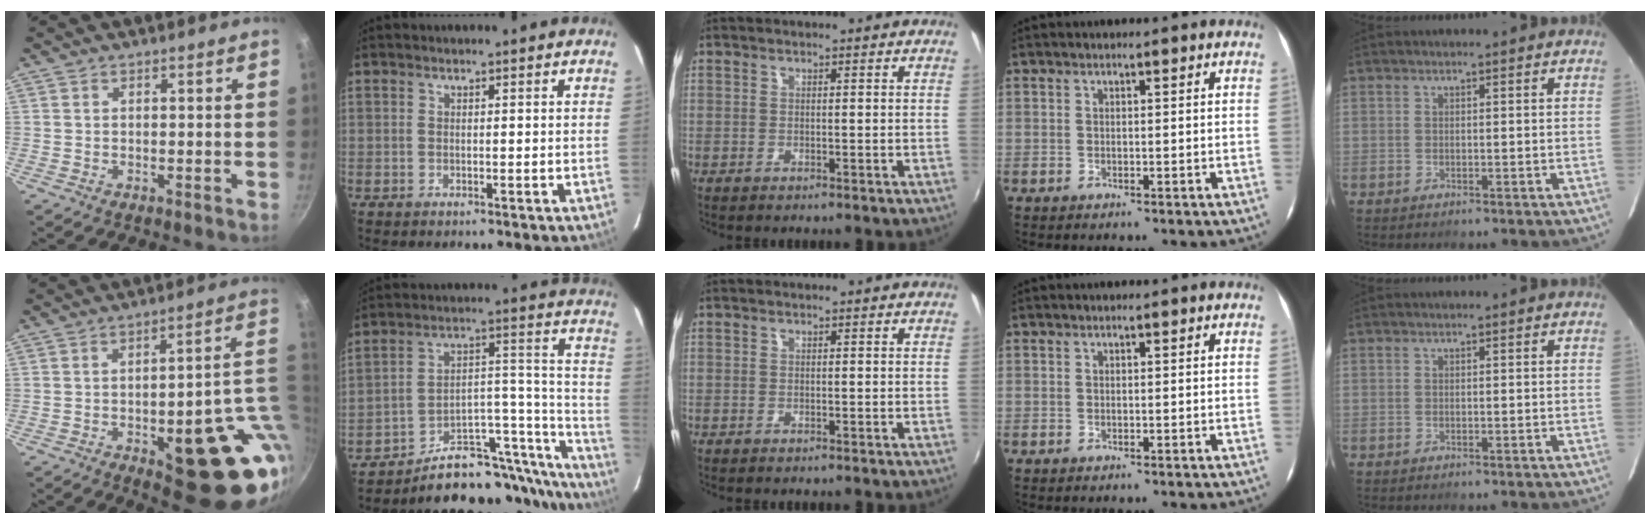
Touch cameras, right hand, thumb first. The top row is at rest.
{"thumb": {"total": 20.4, "force": [-3.4, 7.4, 18.7], "torque": [-0.184, 0.007, -0.035]}, "index": {"total": 24.5, "force": [-21.5, 8.0, 8.5], "torque": [-0.064, 0.069, -0.309]}}